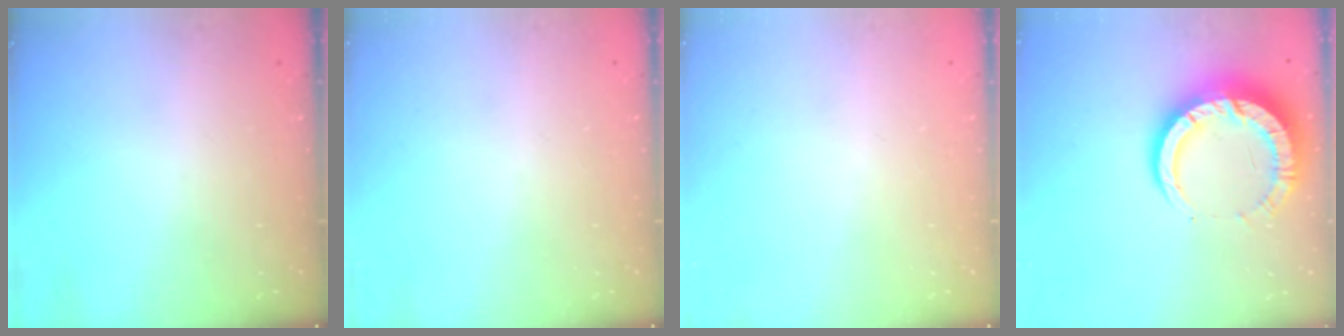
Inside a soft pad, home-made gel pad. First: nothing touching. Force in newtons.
{"total": 0.0}
{"total": 0.0}
{"total": 13.3, "press": 13.2, "slide": 1.3}